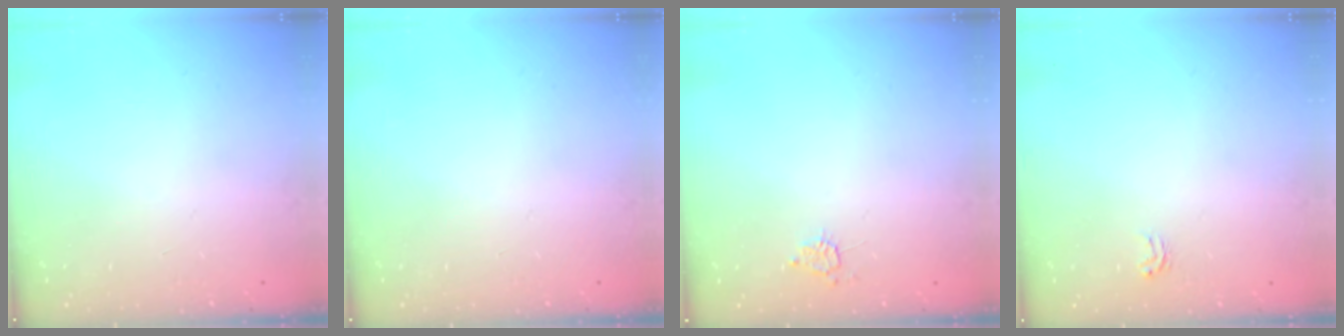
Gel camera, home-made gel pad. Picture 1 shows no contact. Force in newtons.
{"total": 0.0}
{"total": 3.6, "press": 3.6, "slide": 0.4}
{"total": 1.9, "press": 1.9, "slide": 0.1}